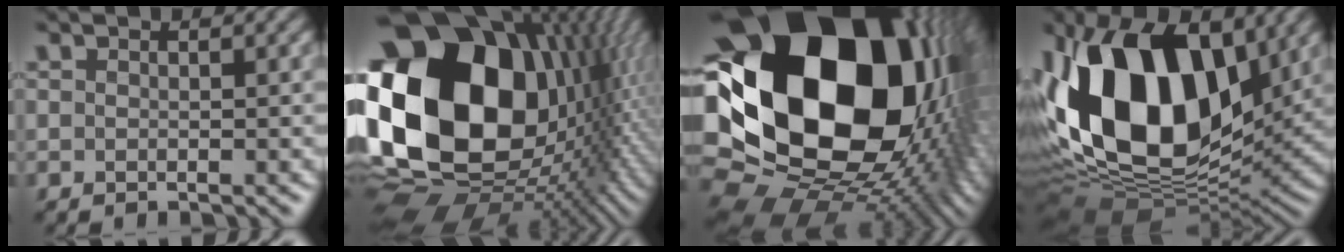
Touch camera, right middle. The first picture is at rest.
{"total": 22.3, "force": [2.2, 16.1, 15.2], "torque": [-0.338, -0.007, 0.056]}
{"total": 23.5, "force": [3.6, 16.9, 15.9], "torque": [-0.299, -0.064, 0.093]}
{"total": 16.6, "force": [3.9, 10.3, 12.4], "torque": [-0.258, 0.005, 0.057]}